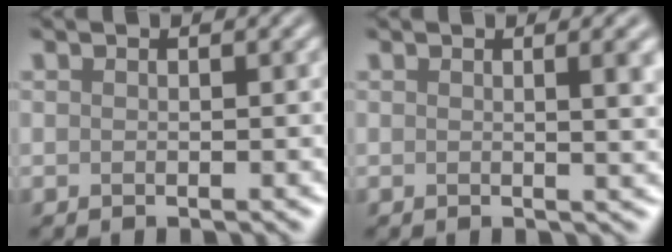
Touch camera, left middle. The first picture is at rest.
{"total": 2.9, "force": [0.7, 0.8, 2.7], "torque": [-0.025, 0.001, 0.008]}